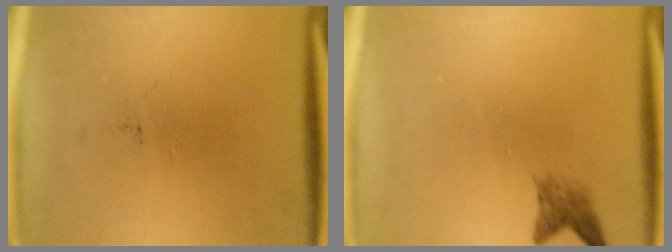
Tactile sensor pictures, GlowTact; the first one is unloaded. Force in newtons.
{"total": 2.0}